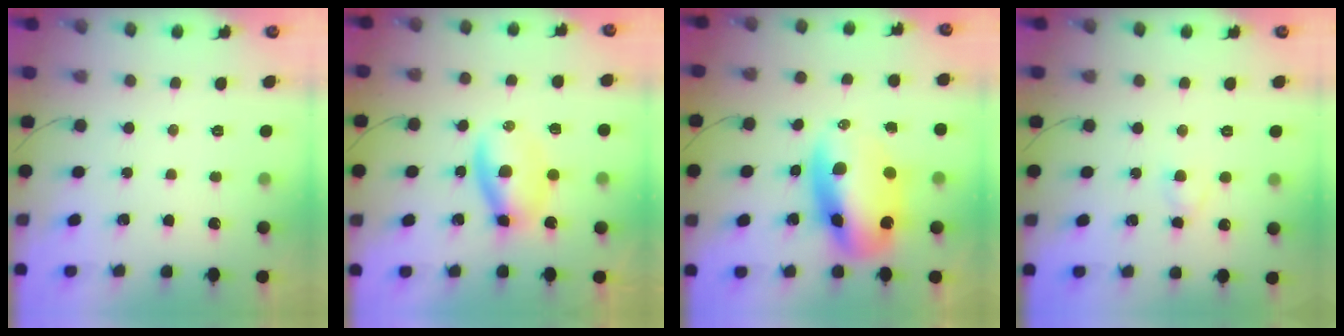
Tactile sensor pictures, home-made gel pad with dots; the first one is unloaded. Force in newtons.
{"total": 5.1, "press": 5.0, "slide": 1.2}
{"total": 14.3, "press": 13.9, "slide": 3.6}
{"total": 2.4, "press": 2.2, "slide": 1.0}